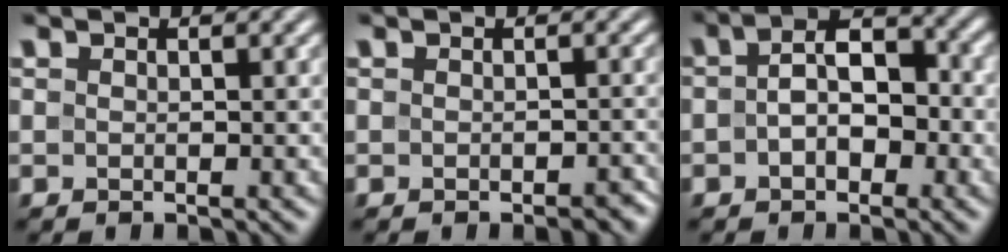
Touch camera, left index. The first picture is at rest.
{"total": 1.5, "force": [-0.9, 0.6, 1.0], "torque": [-0.013, -0.002, -0.008]}
{"total": 4.9, "force": [-0.4, 3.0, 3.8], "torque": [-0.052, 0.010, -0.015]}